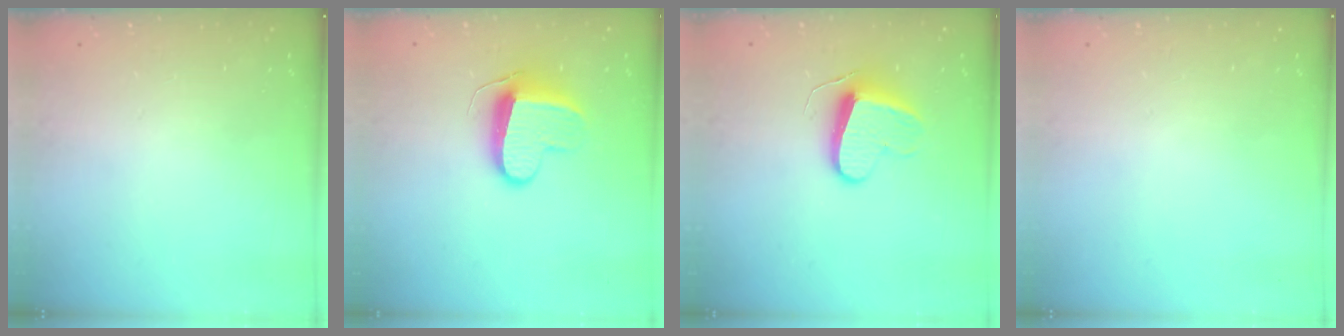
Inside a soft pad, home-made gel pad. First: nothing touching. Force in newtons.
{"total": 10.4, "press": 10.4, "slide": 0.5}
{"total": 10.6, "press": 10.6, "slide": 0.9}
{"total": 0.0}